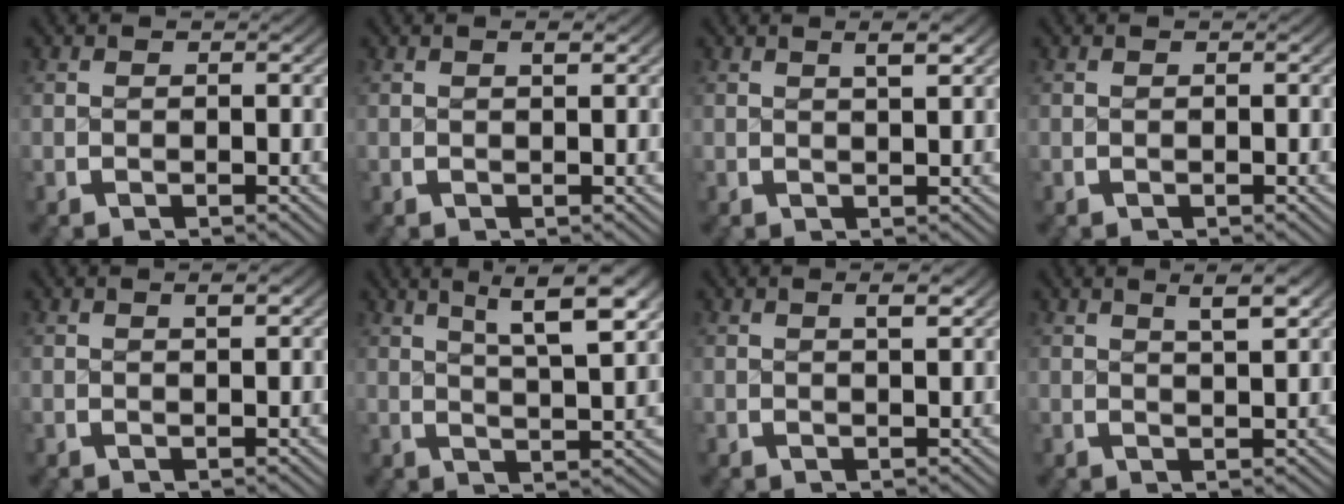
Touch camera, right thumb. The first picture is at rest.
{"total": 0.8, "force": [0.4, 0.1, 0.6], "torque": [-0.007, 0.001, 0.007]}
{"total": 2.2, "force": [1.3, 0.5, 1.8], "torque": [-0.018, 0.008, 0.020]}
{"total": 0.0}
{"total": 1.2, "force": [0.6, 0.2, 0.9], "torque": [-0.010, 0.003, 0.010]}
{"total": 7.4, "force": [3.5, 3.0, 5.8], "torque": [-0.076, 0.014, 0.050]}
{"total": 1.6, "force": [0.9, 0.3, 1.3], "torque": [-0.015, 0.005, 0.013]}
{"total": 3.3, "force": [1.9, 0.8, 2.6], "torque": [-0.026, 0.011, 0.030]}